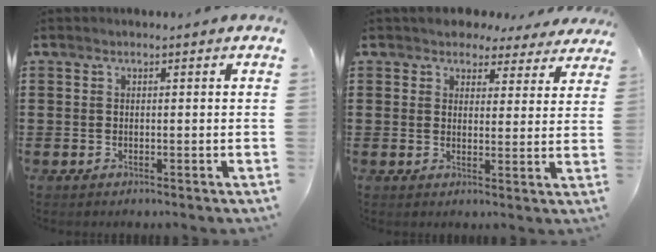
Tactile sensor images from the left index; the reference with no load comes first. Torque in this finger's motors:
{"motor_torque": [2.14, 0.00, 0.43, 0.02]}